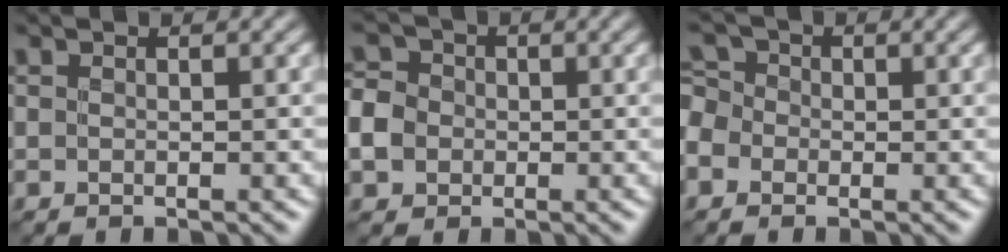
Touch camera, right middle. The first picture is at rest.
{"total": 4.4, "force": [-0.7, 3.8, 2.0], "torque": [-0.045, 0.005, -0.021]}
{"total": 3.6, "force": [-1.0, 3.1, 1.6], "torque": [-0.042, 0.016, -0.031]}